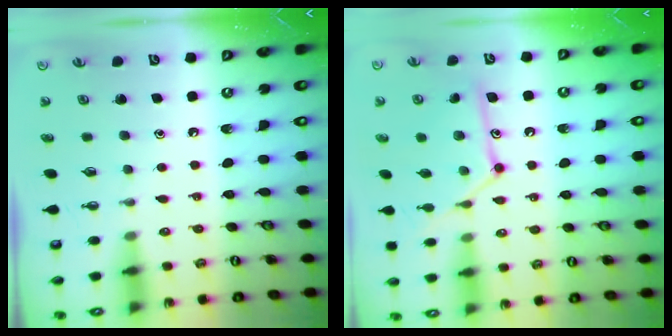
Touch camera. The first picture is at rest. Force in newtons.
{"total": 12.9, "press": 12.9, "slide": 0.5}